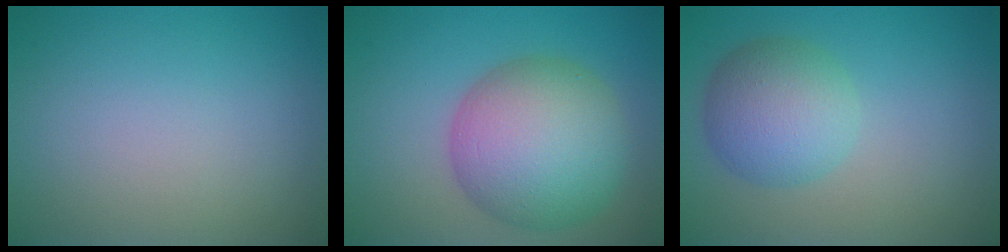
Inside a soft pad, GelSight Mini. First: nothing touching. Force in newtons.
{"total": 9.9, "press": 9.8, "slide": 0.5}
{"total": 5.2, "press": 5.2, "slide": 0.2}